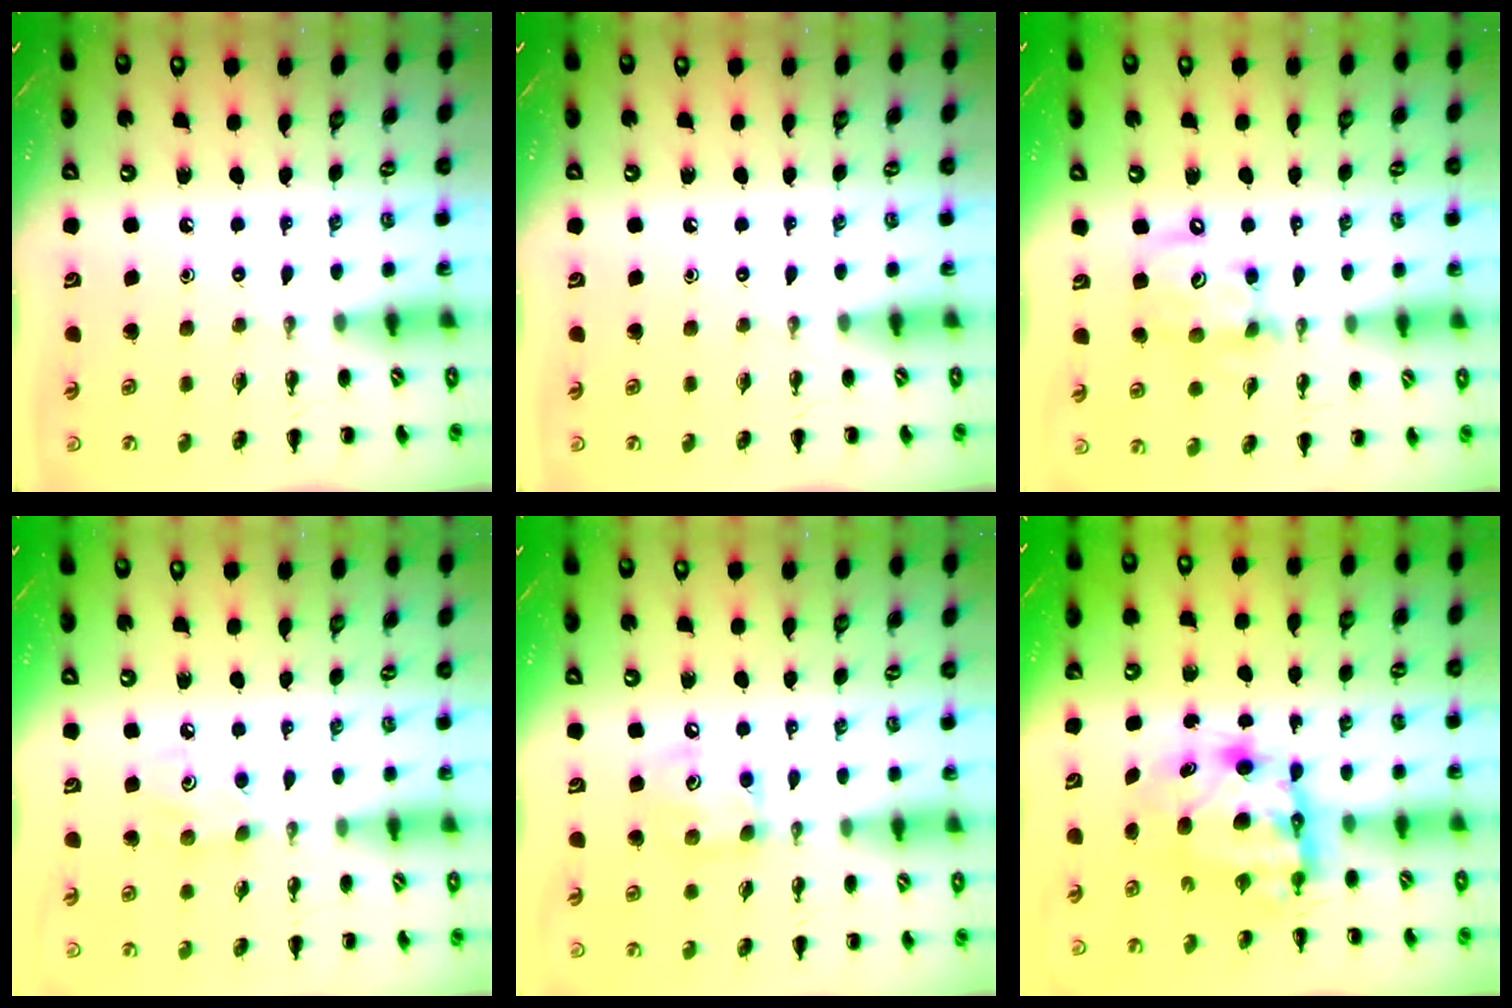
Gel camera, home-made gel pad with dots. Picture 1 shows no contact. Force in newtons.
{"total": 0.0}
{"total": 9.9, "press": 9.8, "slide": 1.5}
{"total": 5.4, "press": 5.3, "slide": 1.1}
{"total": 7.5, "press": 7.5, "slide": 0.7}
{"total": 7.5, "press": 7.2, "slide": 2.1}